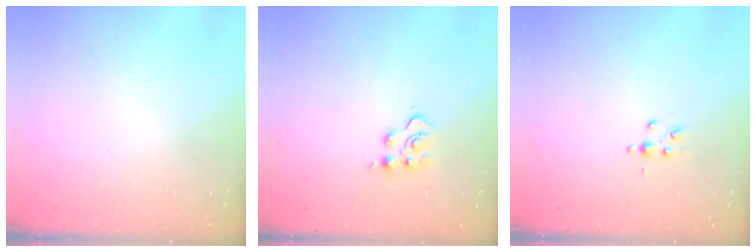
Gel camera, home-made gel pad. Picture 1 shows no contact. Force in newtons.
{"total": 4.2, "press": 4.2, "slide": 0.6}
{"total": 2.5, "press": 2.4, "slide": 0.3}